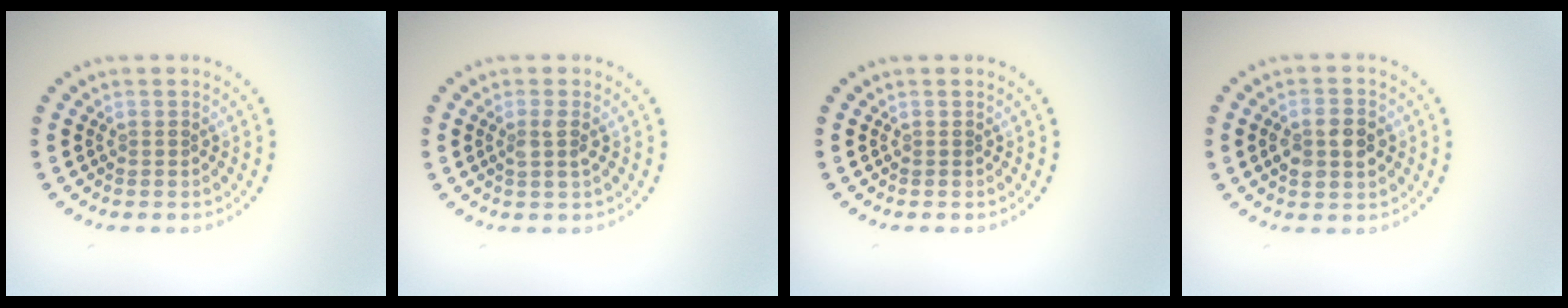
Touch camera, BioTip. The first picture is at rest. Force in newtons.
{"total": 1.5, "press": 1.3, "slide": 0.9}
{"total": 0.0}
{"total": 2.9, "press": 2.9, "slide": 0.2}